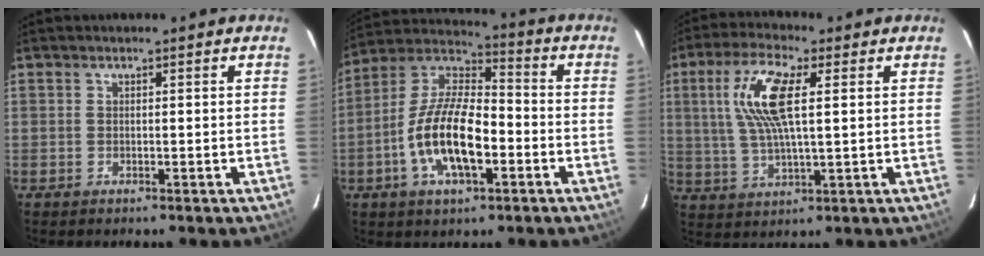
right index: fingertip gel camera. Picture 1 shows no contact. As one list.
[{"total": 15.6, "force": [-4.7, 6.4, 13.4], "torque": [-0.268, 0.002, -0.090]}, {"total": 11.5, "force": [2.8, 3.3, 10.7], "torque": [-0.216, 0.011, 0.056]}]